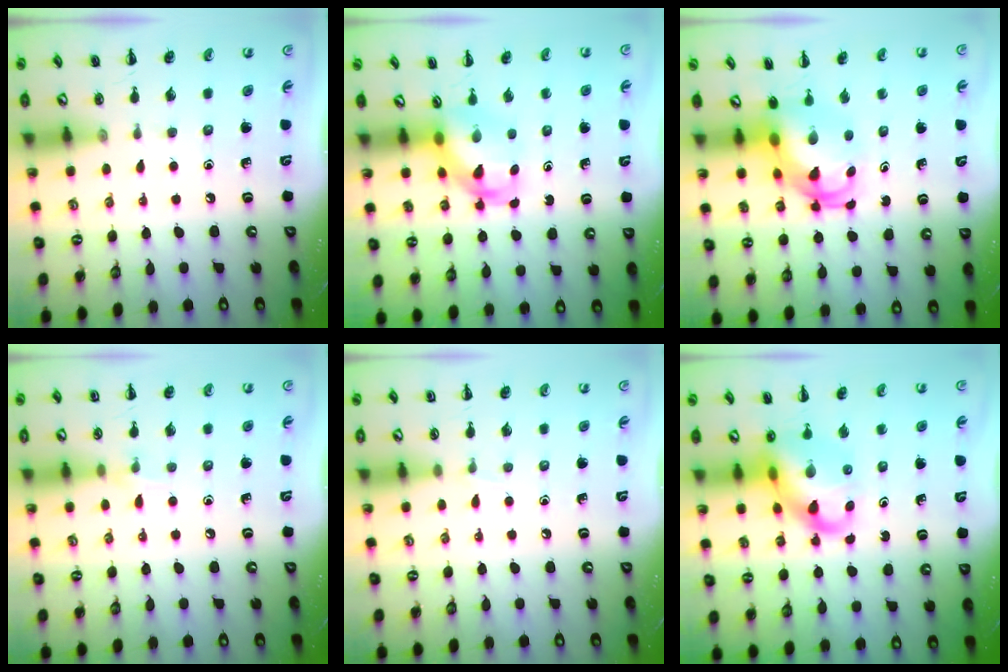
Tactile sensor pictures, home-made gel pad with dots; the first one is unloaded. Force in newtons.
{"total": 4.4, "press": 4.3, "slide": 0.7}
{"total": 4.9, "press": 4.8, "slide": 1.0}
{"total": 5.3, "press": 5.0, "slide": 1.8}
{"total": 3.5, "press": 3.3, "slide": 1.0}
{"total": 11.7, "press": 11.3, "slide": 3.2}